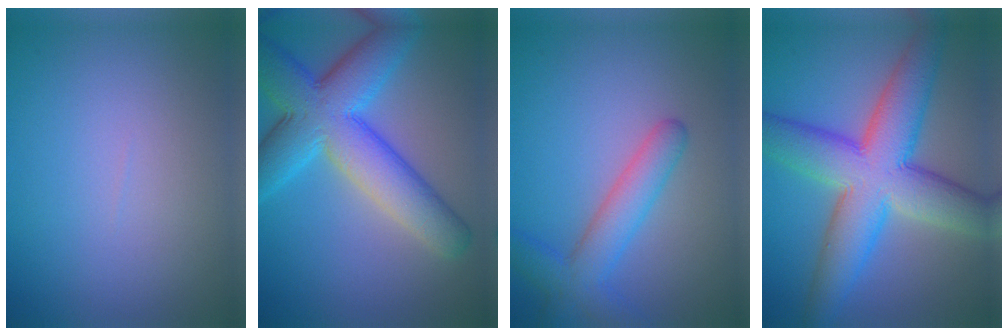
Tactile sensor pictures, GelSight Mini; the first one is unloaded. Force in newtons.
{"total": 9.7, "press": 9.7, "slide": 0.2}
{"total": 4.0, "press": 4.0, "slide": 0.3}
{"total": 10.6, "press": 10.6, "slide": 0.3}